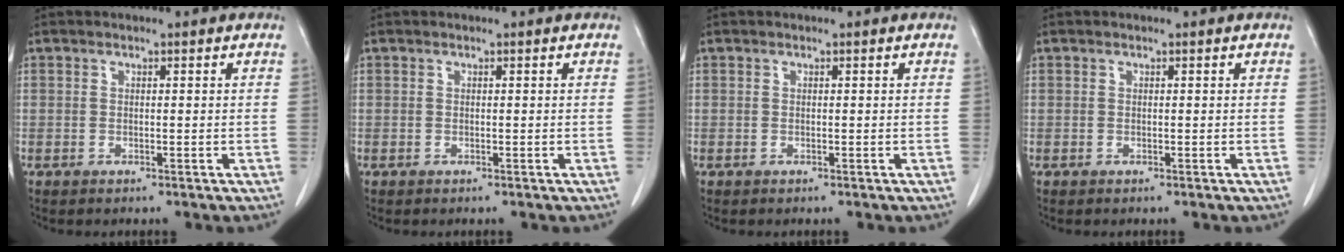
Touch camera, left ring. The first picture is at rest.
{"total": 0.0}
{"total": 0.0}
{"total": 0.0}